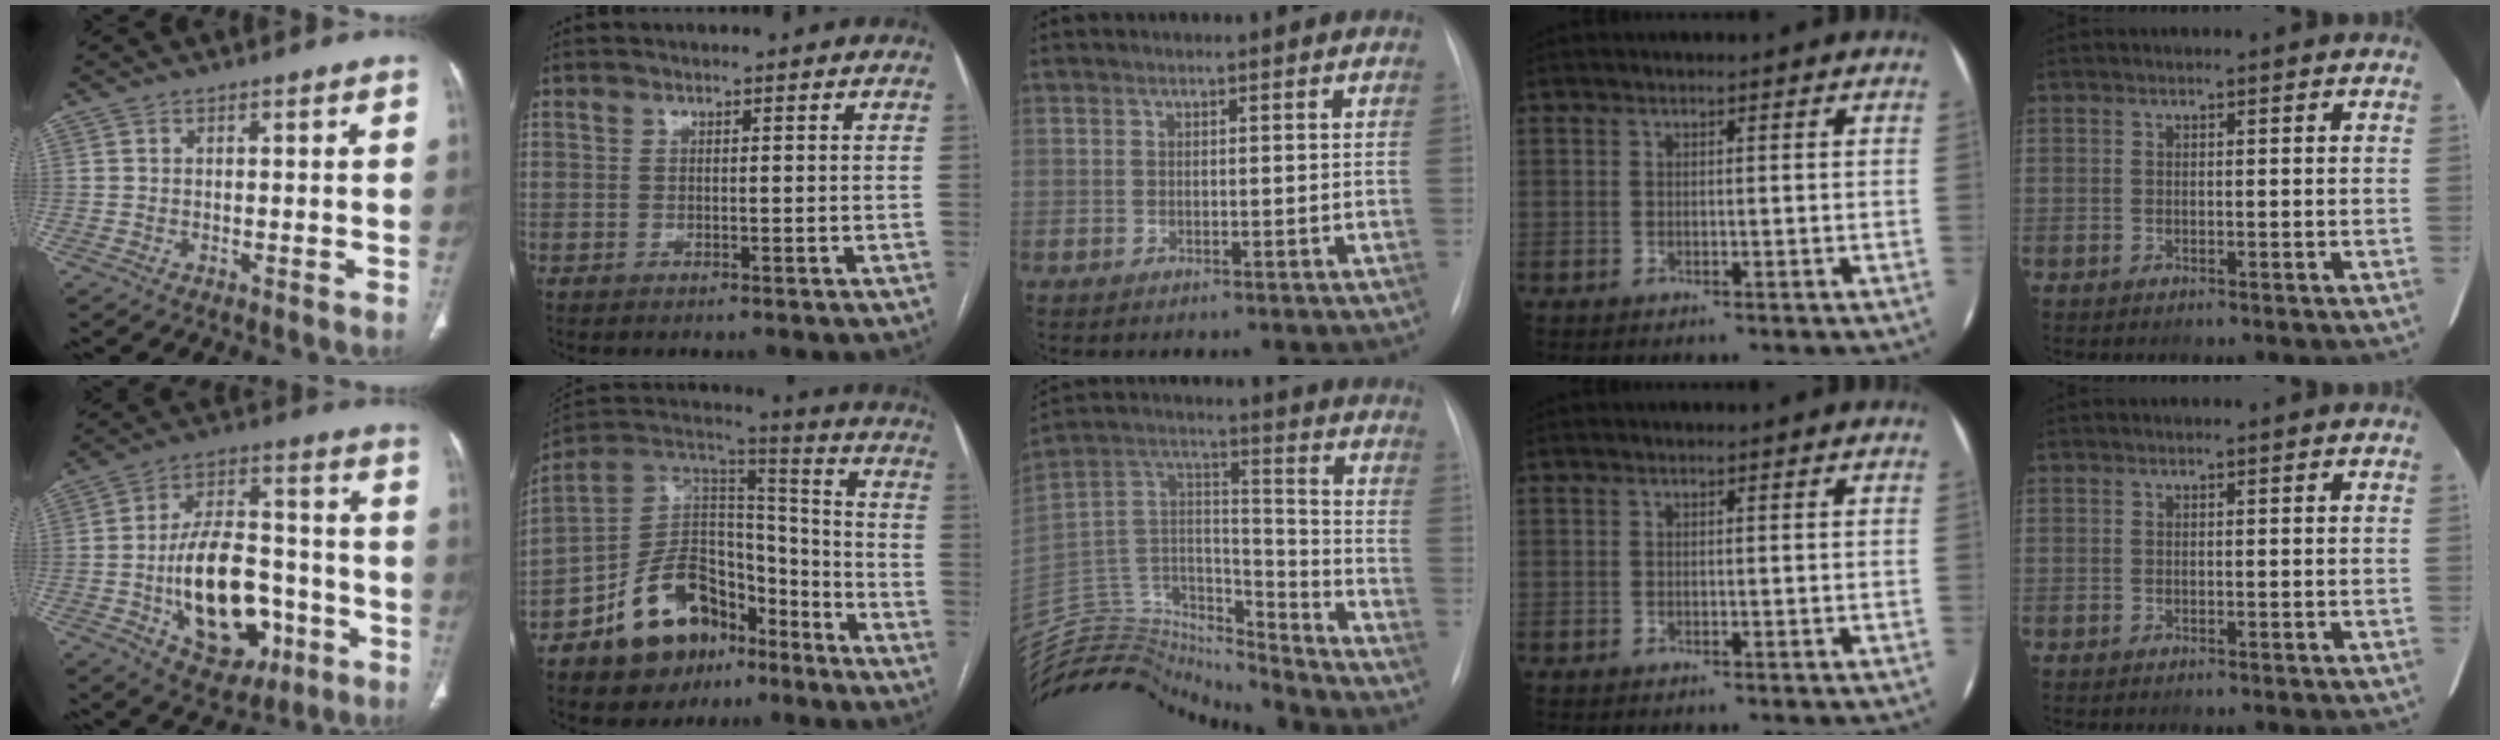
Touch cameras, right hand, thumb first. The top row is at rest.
{"thumb": {"total": 20.7, "force": [-5.7, 12.3, 15.6], "torque": [-0.216, 0.039, -0.075]}, "index": {"total": 17.4, "force": [-10.6, 10.2, 9.2], "torque": [-0.162, 0.052, -0.175]}, "middle": {"total": 20.5, "force": [-20.1, 3.0, 2.9], "torque": [-0.057, 0.061, -0.337]}}